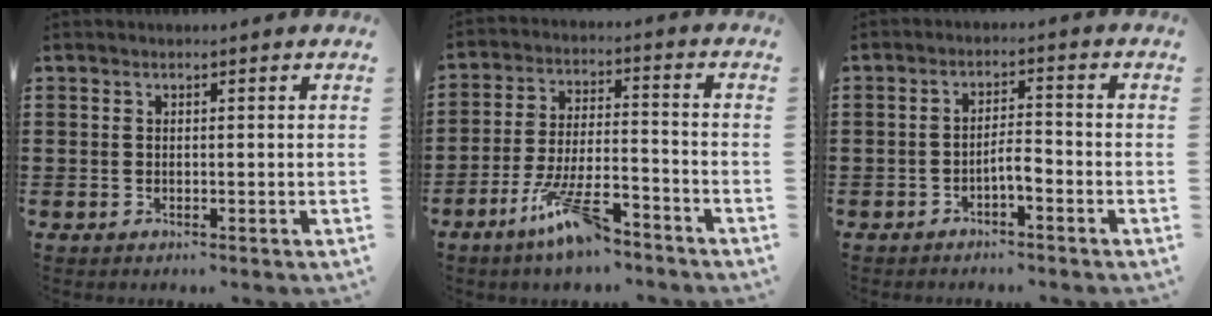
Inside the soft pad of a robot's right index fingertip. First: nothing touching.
{"total": 10.4, "force": [-7.1, 2.4, 7.2], "torque": [-0.148, 0.009, -0.134]}
{"total": 3.0, "force": [-1.7, 0.7, 2.3], "torque": [-0.043, 0.007, -0.034]}